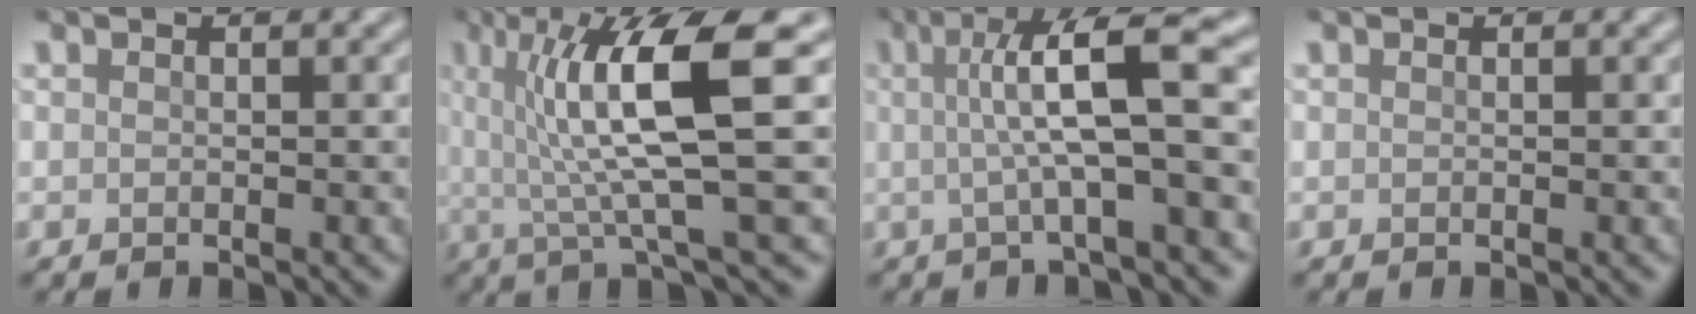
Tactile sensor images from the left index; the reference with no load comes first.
{"total": 9.5, "force": [1.8, 1.8, 9.2], "torque": [-0.137, -0.003, 0.031]}
{"total": 7.9, "force": [0.9, 1.5, 7.7], "torque": [-0.112, 0.012, 0.008]}
{"total": 0.0}